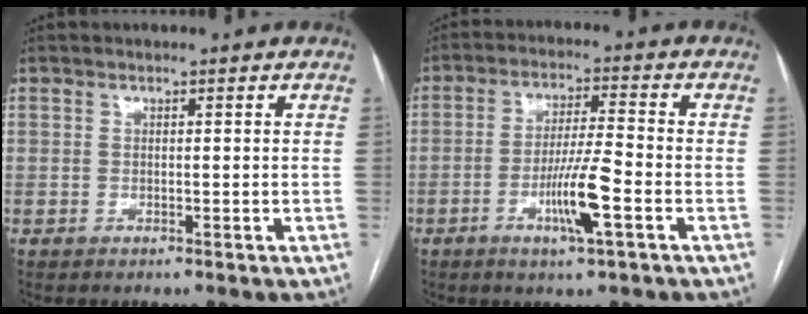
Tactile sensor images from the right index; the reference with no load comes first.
{"total": 8.1, "force": [-3.1, 0.1, 7.5], "torque": [-0.141, -0.007, -0.056]}